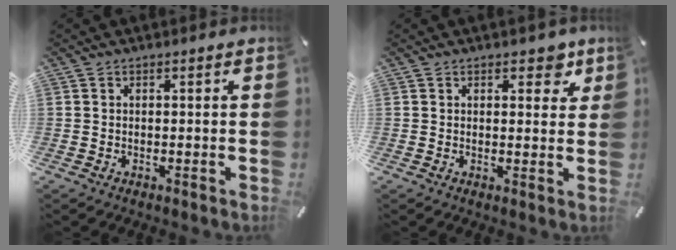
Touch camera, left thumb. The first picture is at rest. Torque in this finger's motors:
{"motor_torque": [0.13, -0.34, 0.08, 0.08, -0.06]}